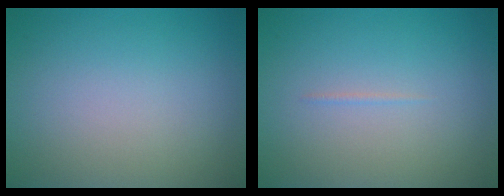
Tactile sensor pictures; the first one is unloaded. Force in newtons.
{"total": 0.7, "press": 0.7, "slide": 0.2}